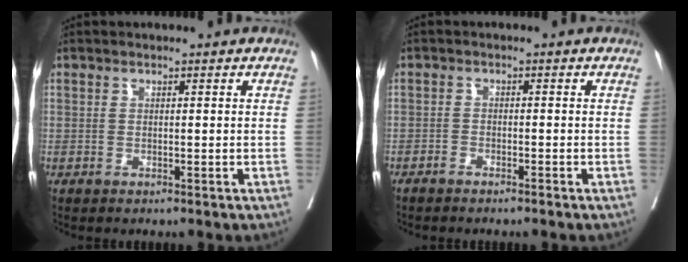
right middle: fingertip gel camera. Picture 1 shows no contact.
{"total": 1.8, "force": [-1.6, 0.2, 0.9], "torque": [-0.014, -0.001, -0.026]}